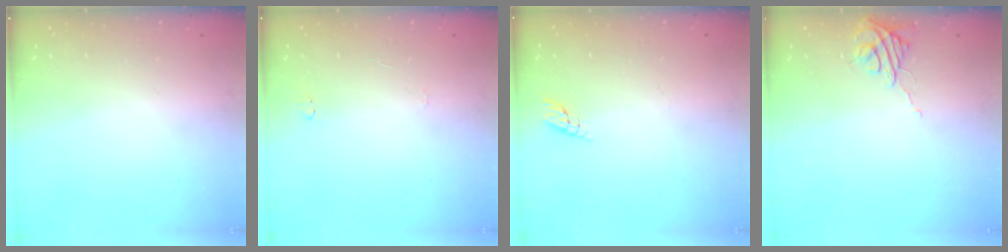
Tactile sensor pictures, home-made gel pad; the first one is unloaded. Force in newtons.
{"total": 3.8, "press": 3.8, "slide": 0.4}
{"total": 3.1, "press": 3.0, "slide": 0.3}
{"total": 5.5, "press": 5.5, "slide": 0.3}